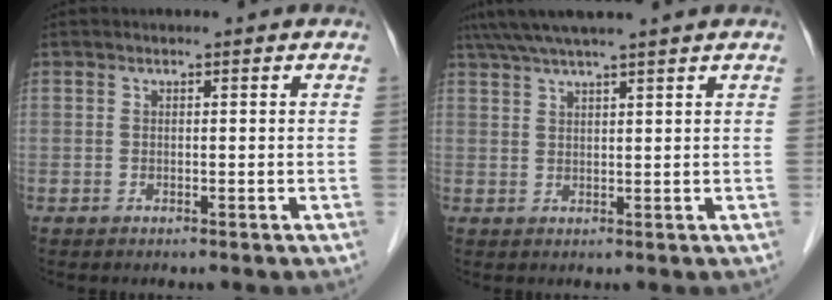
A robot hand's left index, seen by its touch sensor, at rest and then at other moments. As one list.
[{"total": 8.1, "force": [6.8, -1.0, 4.2], "torque": [-0.070, 0.031, 0.102]}]